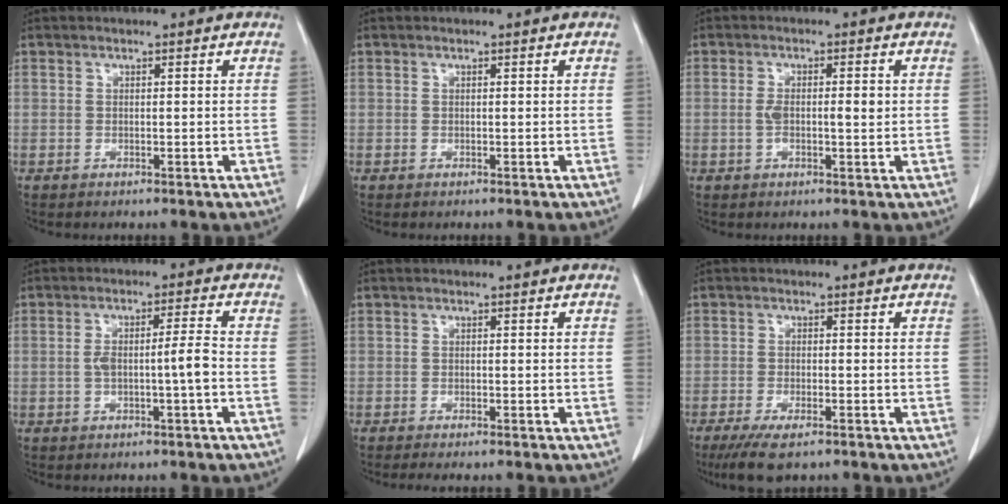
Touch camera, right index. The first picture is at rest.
{"total": 0.0}
{"total": 4.1, "force": [0.0, 1.2, 3.9], "torque": [-0.077, 0.008, 0.002]}
{"total": 4.8, "force": [-1.0, 0.0, 4.7], "torque": [-0.089, 0.013, -0.012]}
{"total": 2.2, "force": [-2.0, 0.0, 1.1], "torque": [-0.014, -0.004, -0.027]}
{"total": 5.3, "force": [-3.8, 1.3, 3.5], "torque": [-0.057, -0.012, -0.059]}